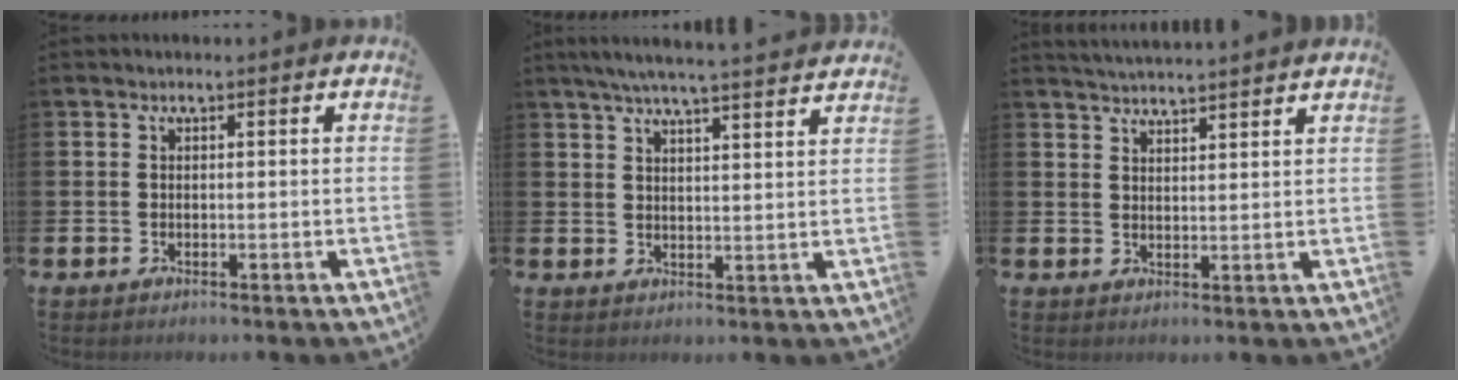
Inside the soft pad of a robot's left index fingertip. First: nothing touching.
{"total": 5.7, "force": [5.3, -0.5, 1.8], "torque": [-0.044, -0.026, 0.093]}
{"total": 3.7, "force": [3.7, -0.4, 0.0], "torque": [-0.003, -0.021, 0.065]}